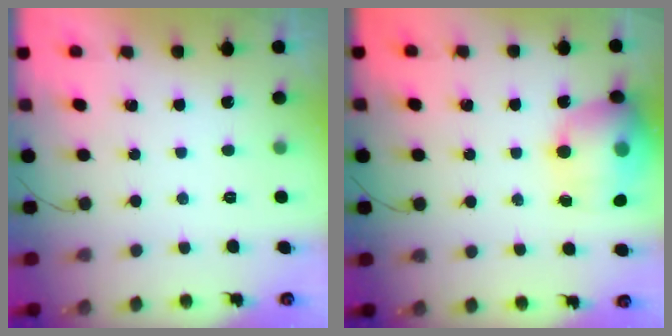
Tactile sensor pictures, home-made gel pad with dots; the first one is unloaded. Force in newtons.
{"total": 17.8, "press": 17.5, "slide": 3.0}